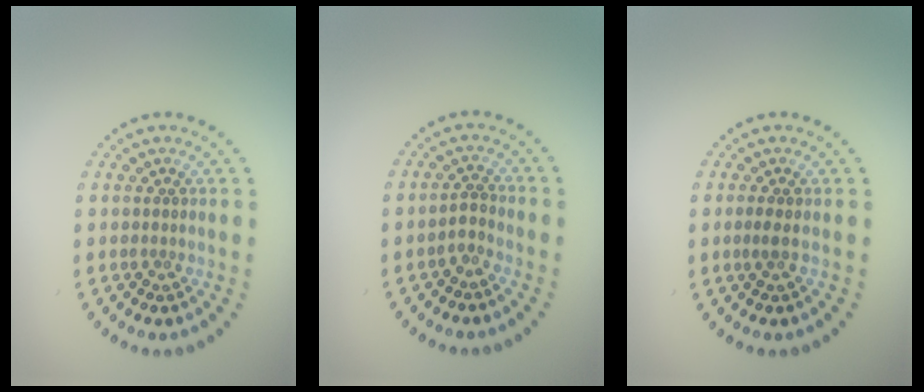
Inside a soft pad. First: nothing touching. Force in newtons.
{"total": 1.4, "press": 1.1, "slide": 0.8}
{"total": 0.9, "press": 0.7, "slide": 0.6}